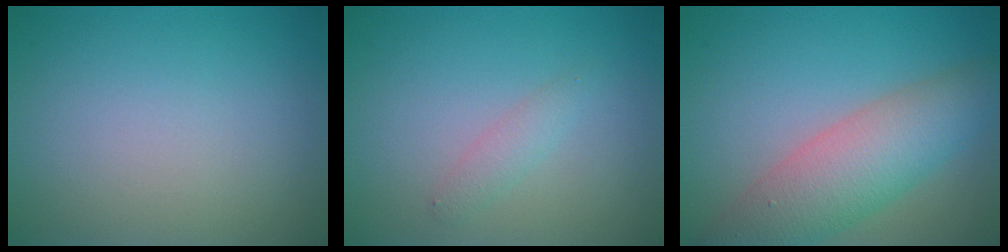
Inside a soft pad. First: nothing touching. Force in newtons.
{"total": 1.3, "press": 1.3, "slide": 0.0}
{"total": 6.8, "press": 6.8, "slide": 0.2}